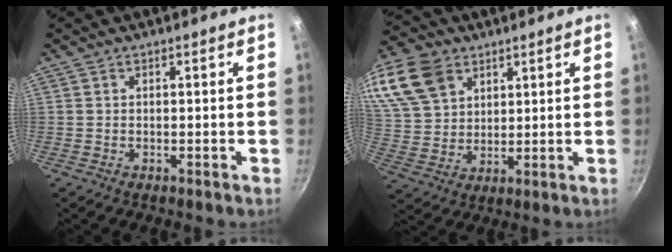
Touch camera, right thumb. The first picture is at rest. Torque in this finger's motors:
{"motor_torque": [0.11, 0.26, 0.29, -0.13, 0.23]}